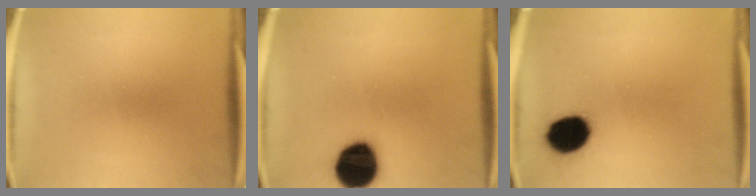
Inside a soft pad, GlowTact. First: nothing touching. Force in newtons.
{"total": 15.3}
{"total": 11.1}